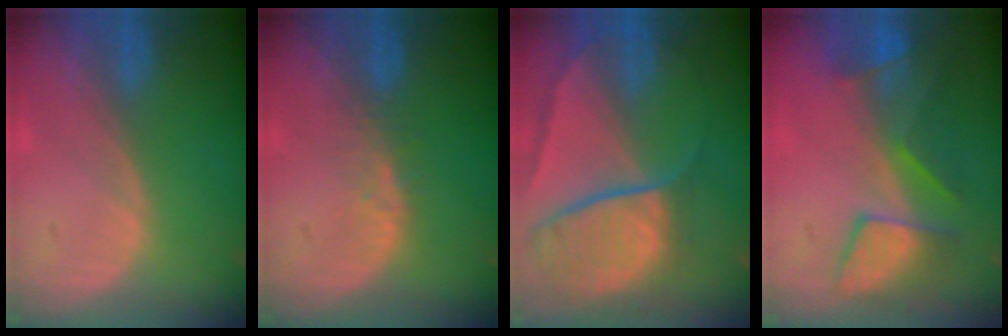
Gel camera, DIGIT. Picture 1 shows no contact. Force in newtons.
{"total": 2.5, "press": 2.4, "slide": 0.2}
{"total": 10.6, "press": 8.8, "slide": 5.9}
{"total": 7.8, "press": 7.6, "slide": 1.9}